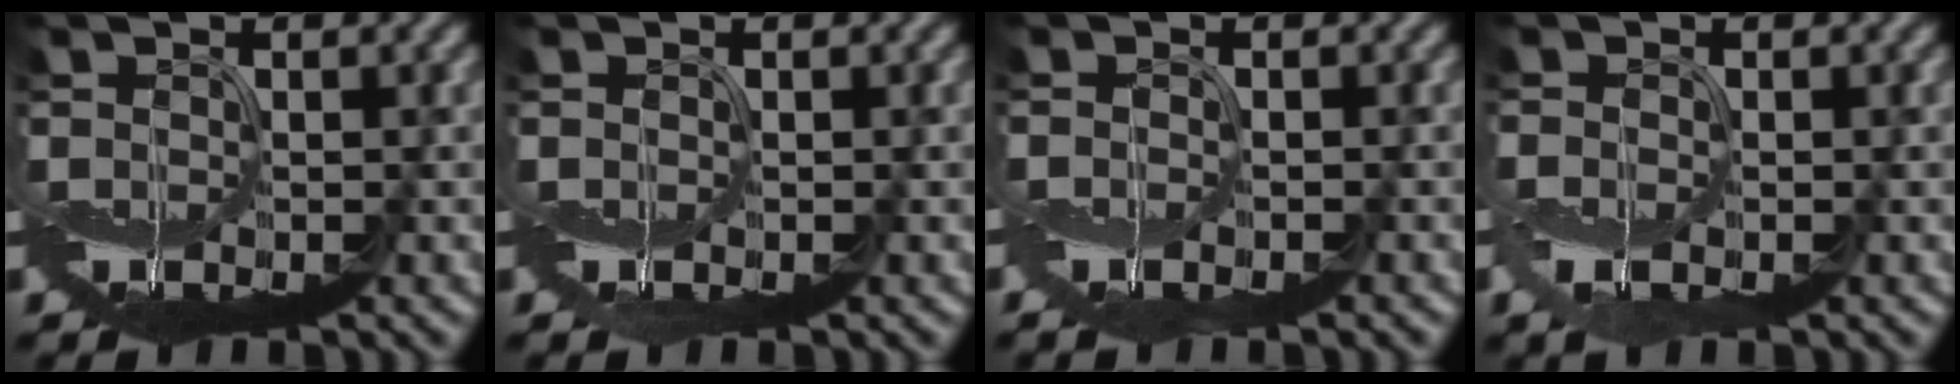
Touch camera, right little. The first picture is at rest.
{"total": 0.0}
{"total": 1.7, "force": [-1.3, 0.5, 0.9], "torque": [-0.014, -0.003, -0.024]}
{"total": 1.5, "force": [-0.7, 0.9, 1.0], "torque": [-0.030, -0.003, -0.016]}